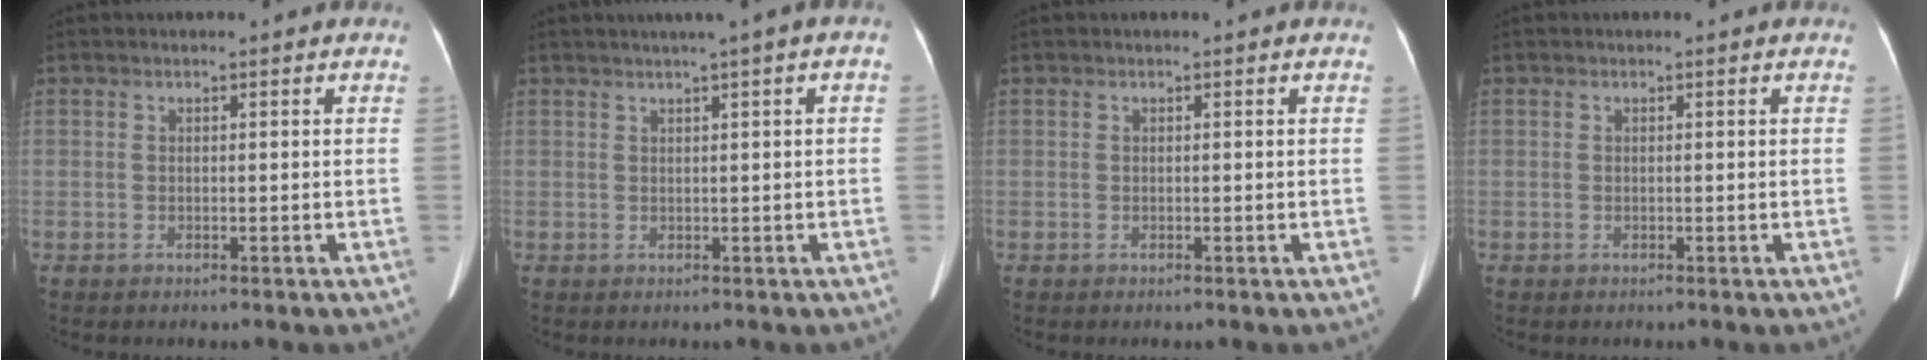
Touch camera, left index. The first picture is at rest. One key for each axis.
{"total": 3.3, "fx": 1.3, "fy": -0.2, "fz": 3.0, "tx": -0.044, "ty": 0.016, "tz": 0.020}
{"total": 0.0}
{"total": 0.0}